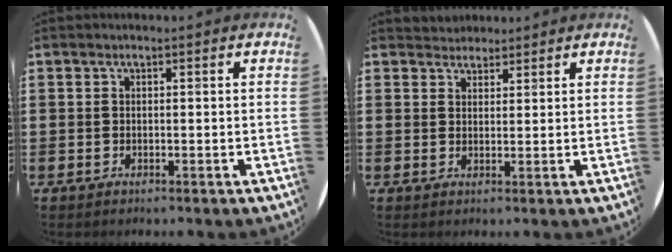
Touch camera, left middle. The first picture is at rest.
{"total": 2.2, "force": [2.1, 0.6, -0.2], "torque": [0.000, 0.001, 0.040]}